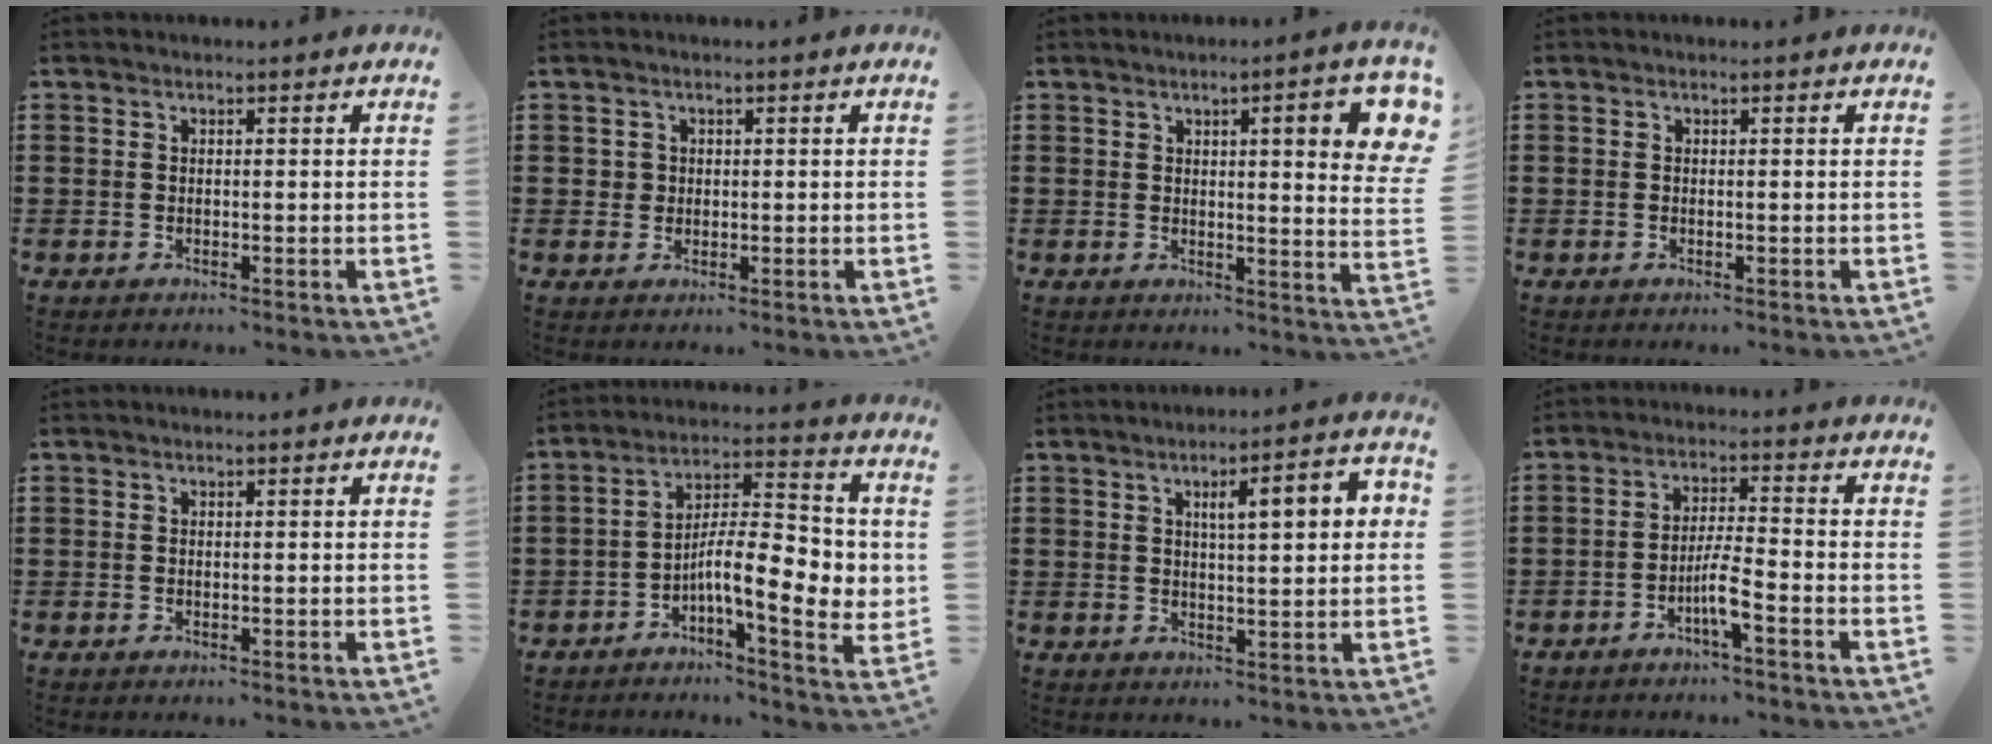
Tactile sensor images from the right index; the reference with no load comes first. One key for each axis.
{"total": 1.2, "fx": 0.3, "fy": 1.2, "fz": 0.1, "tx": -0.005, "ty": 0.006, "tz": 0.005}
{"total": 8.2, "fx": 3.1, "fy": 1.3, "fz": 7.5, "tx": -0.102, "ty": -0.014, "tz": 0.044}
{"total": 0.0}
{"total": 0.0}
{"total": 10.4, "fx": -1.6, "fy": 3.2, "fz": 9.8, "tx": -0.157, "ty": -0.014, "tz": -0.027}
{"total": 5.9, "fx": 1.5, "fy": 1.3, "fz": 5.5, "tx": -0.085, "ty": -0.005, "tz": 0.015}
{"total": 4.6, "fx": -2.8, "fy": 0.1, "fz": 3.7, "tx": -0.079, "ty": -0.008, "tz": -0.056}